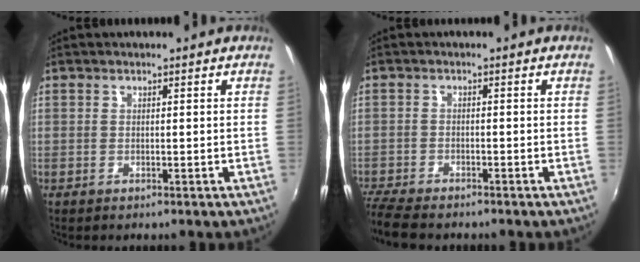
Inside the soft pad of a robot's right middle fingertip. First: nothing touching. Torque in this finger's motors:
{"motor_torque": [0.61, -0.61, 0.08, 0.06]}